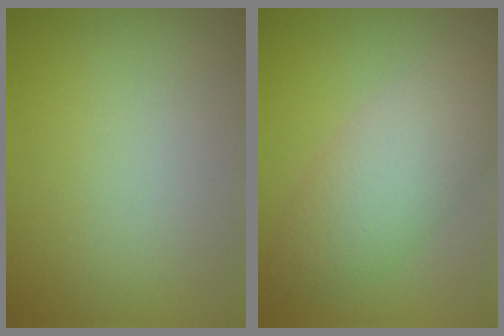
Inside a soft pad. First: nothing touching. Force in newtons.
{"total": 5.3, "press": 5.3, "slide": 0.4}